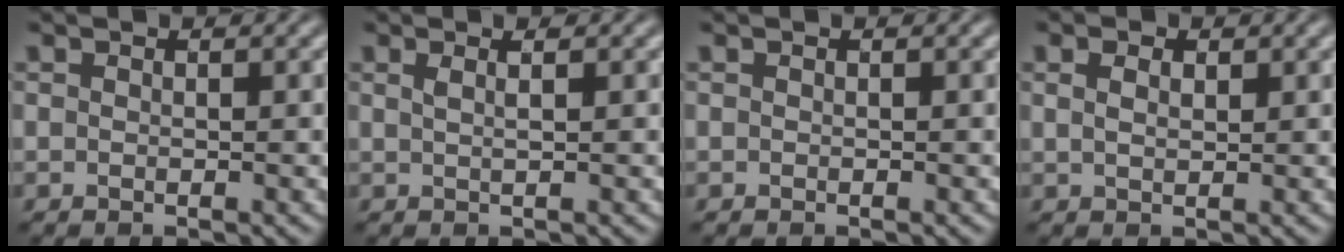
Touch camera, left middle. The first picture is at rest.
{"total": 1.4, "force": [0.5, 0.5, 1.2], "torque": [-0.014, 0.005, 0.003]}
{"total": 0.0}
{"total": 2.5, "force": [1.3, 1.5, 1.5], "torque": [-0.028, 0.014, 0.003]}